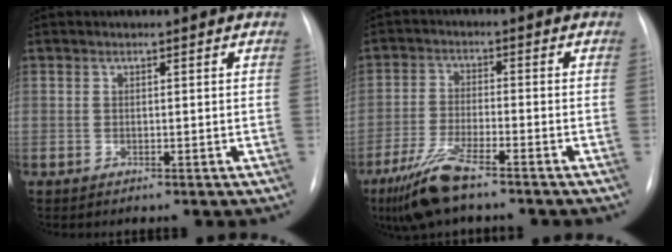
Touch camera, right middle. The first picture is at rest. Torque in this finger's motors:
{"motor_torque": [1.06, -1.08, 0.46, 0.14]}